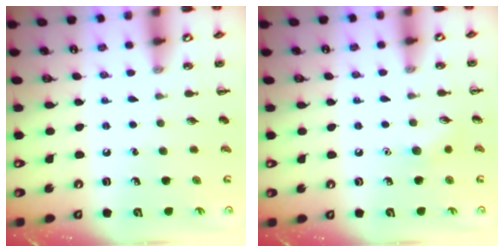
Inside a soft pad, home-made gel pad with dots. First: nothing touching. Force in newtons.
{"total": 6.0, "press": 5.7, "slide": 1.8}